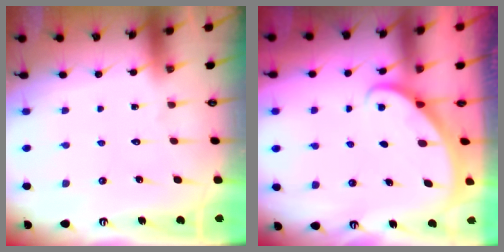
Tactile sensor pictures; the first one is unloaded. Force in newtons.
{"total": 2.0, "press": 2.0, "slide": 0.1}